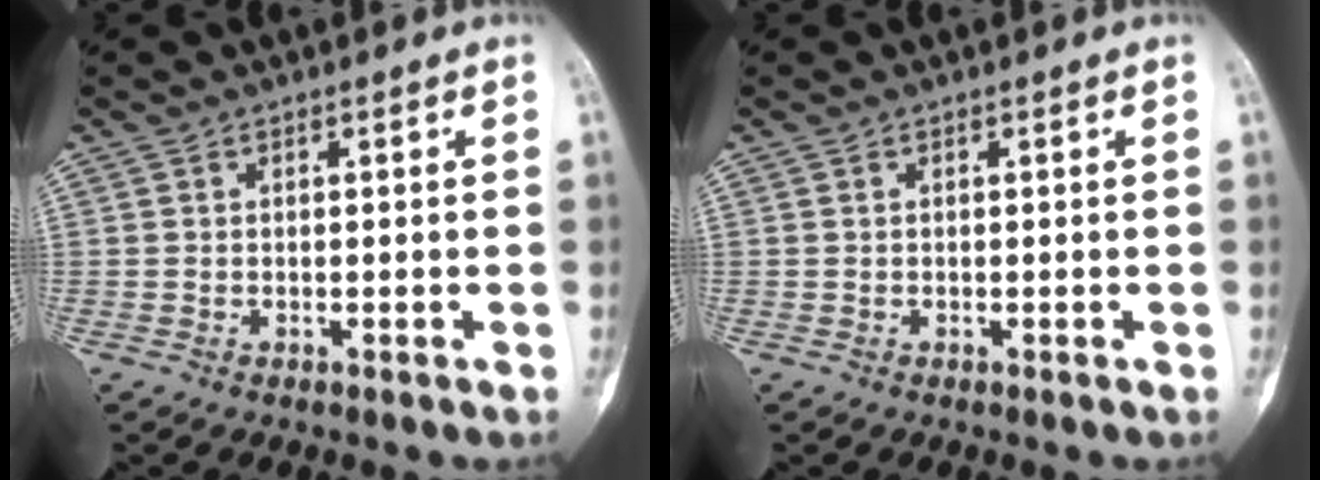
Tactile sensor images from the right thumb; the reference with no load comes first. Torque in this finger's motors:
{"motor_torque": [2.60, 2.32, 0.11, 0.00, 0.02]}